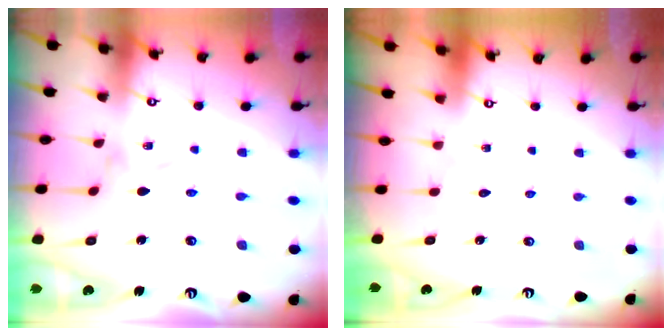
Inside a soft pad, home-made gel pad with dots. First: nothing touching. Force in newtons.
{"total": 1.8, "press": 1.8, "slide": 0.1}